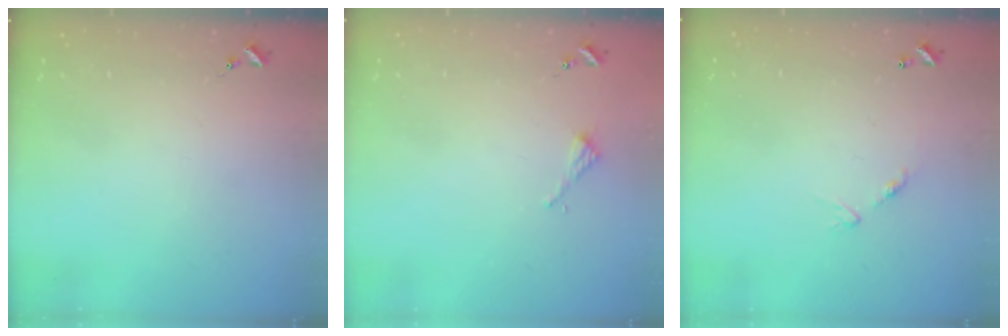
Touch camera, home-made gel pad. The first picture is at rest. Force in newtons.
{"total": 2.2, "press": 2.2, "slide": 0.2}
{"total": 6.9, "press": 6.8, "slide": 0.6}